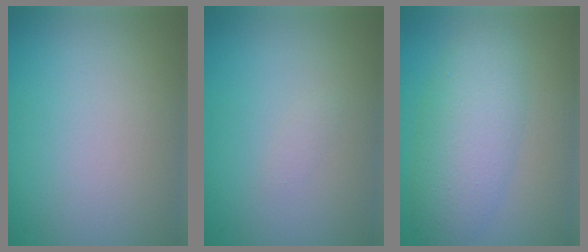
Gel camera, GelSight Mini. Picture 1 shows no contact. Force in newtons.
{"total": 0.6, "press": 0.6, "slide": 0.0}
{"total": 5.5, "press": 5.5, "slide": 0.1}